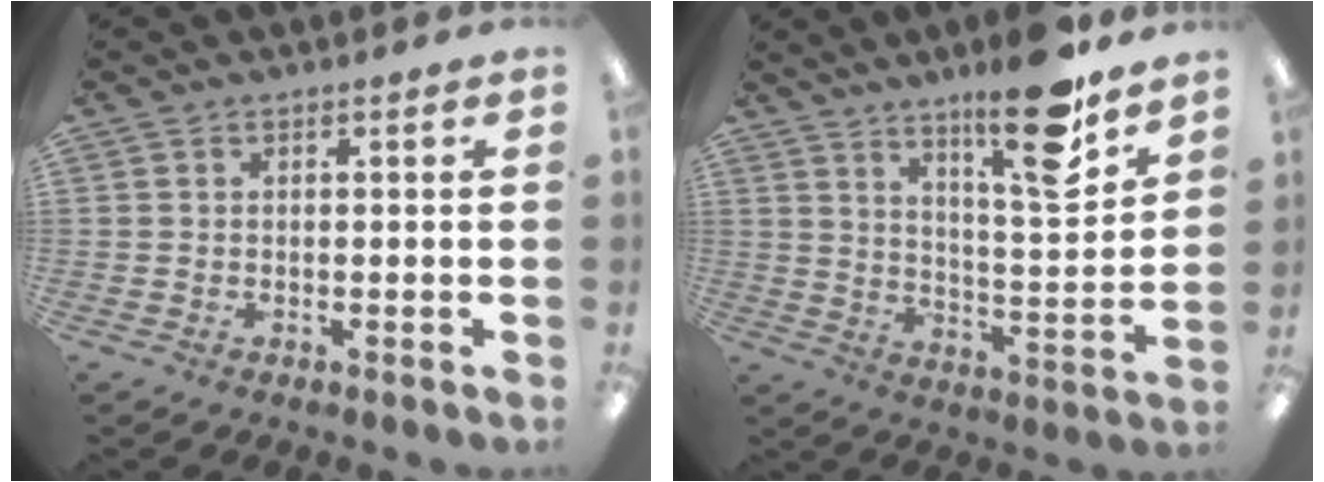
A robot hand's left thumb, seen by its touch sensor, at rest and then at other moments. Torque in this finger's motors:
{"motor_torque": [0.30, 0.39, 1.52, -1.24, 0.13]}